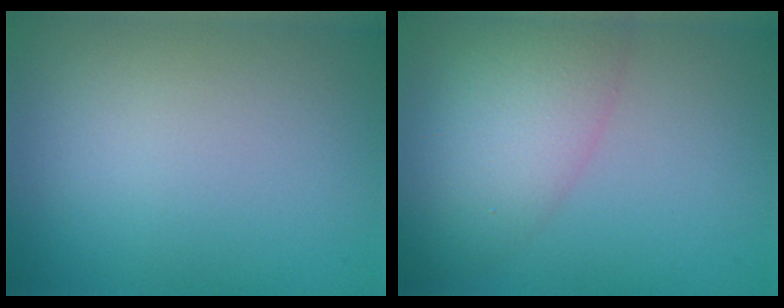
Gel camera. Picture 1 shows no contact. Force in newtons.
{"total": 6.7, "press": 6.7, "slide": 0.5}